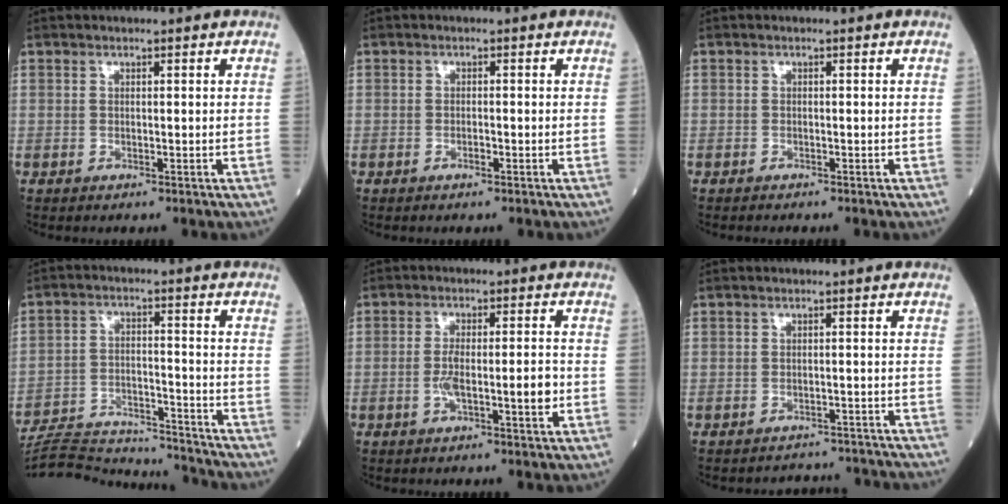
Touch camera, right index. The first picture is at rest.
{"total": 0.9, "force": [-0.5, 0.2, 0.8], "torque": [-0.016, 0.000, -0.009]}
{"total": 0.0}
{"total": 17.1, "force": [-16.8, 1.6, 3.0], "torque": [-0.068, 0.012, -0.252]}
{"total": 6.3, "force": [-1.4, 1.1, 6.0], "torque": [-0.107, 0.007, -0.023]}
{"total": 5.1, "force": [-5.0, 0.8, -0.8], "torque": [0.013, 0.014, -0.055]}